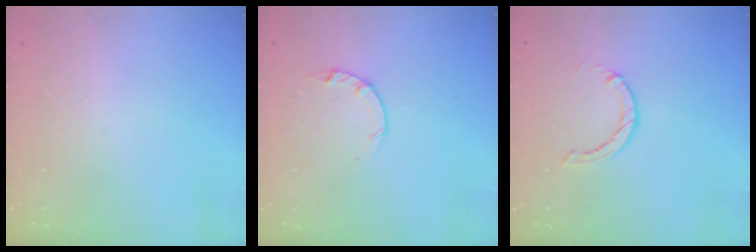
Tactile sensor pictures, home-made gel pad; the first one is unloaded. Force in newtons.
{"total": 2.2, "press": 2.1, "slide": 0.4}
{"total": 0.6, "press": 0.6, "slide": 0.2}